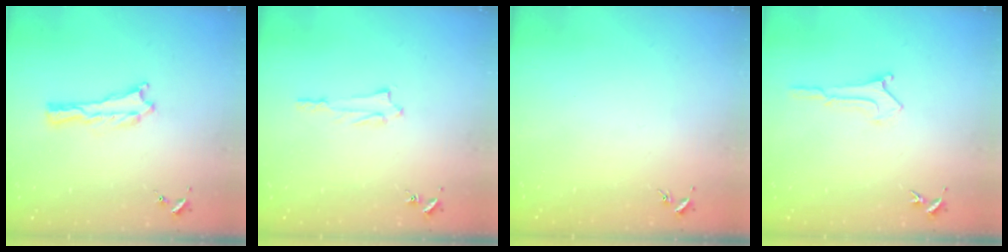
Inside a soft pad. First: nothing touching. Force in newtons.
{"total": 1.4, "press": 1.4, "slide": 0.2}
{"total": 0.0}
{"total": 0.0}